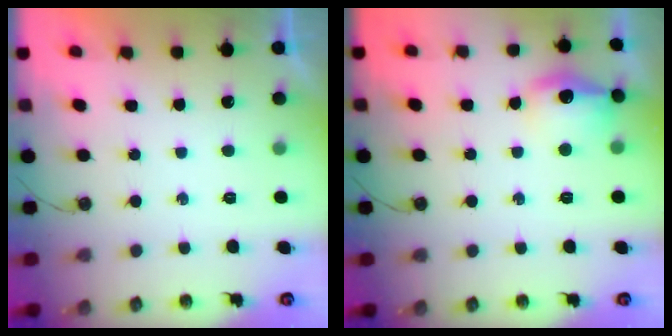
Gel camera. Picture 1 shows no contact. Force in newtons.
{"total": 12.8, "press": 12.8, "slide": 0.9}